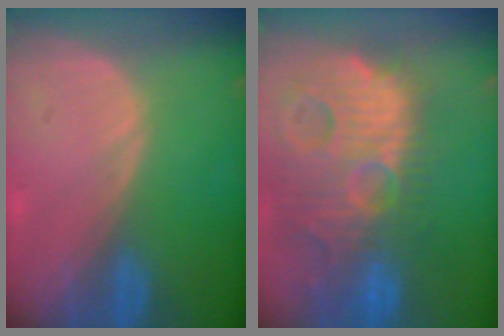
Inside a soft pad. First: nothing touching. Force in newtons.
{"total": 14.8, "press": 12.8, "slide": 7.5}